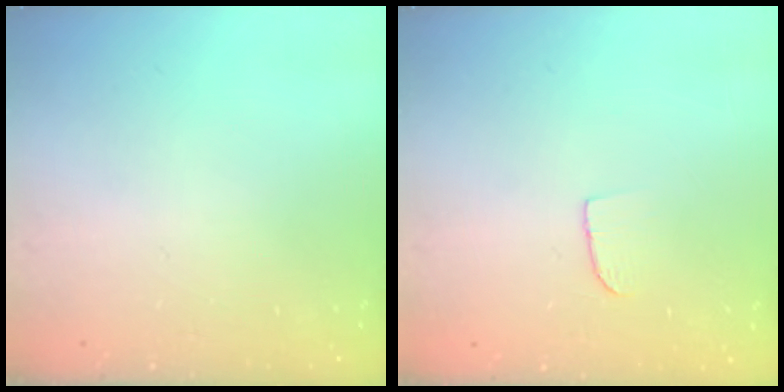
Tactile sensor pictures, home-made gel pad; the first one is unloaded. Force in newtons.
{"total": 4.6, "press": 4.6, "slide": 0.4}